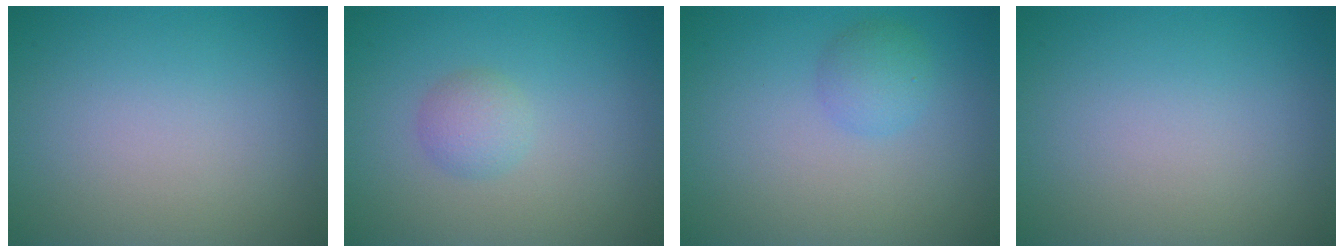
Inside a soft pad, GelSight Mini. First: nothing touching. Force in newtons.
{"total": 1.7, "press": 1.7, "slide": 0.1}
{"total": 1.8, "press": 1.8, "slide": 0.1}
{"total": 0.0}